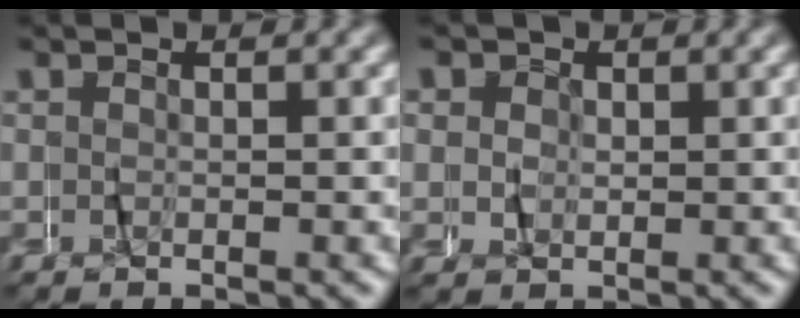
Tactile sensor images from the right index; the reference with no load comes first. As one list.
[{"total": 1.5, "force": [1.1, 1.0, -0.4], "torque": [0.010, 0.001, 0.017]}]